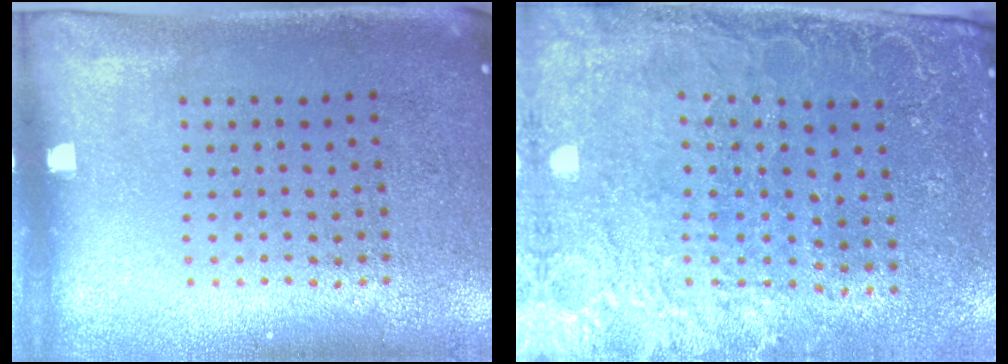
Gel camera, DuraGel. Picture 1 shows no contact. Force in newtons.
{"total": 3.0, "press": 2.8, "slide": 1.1}